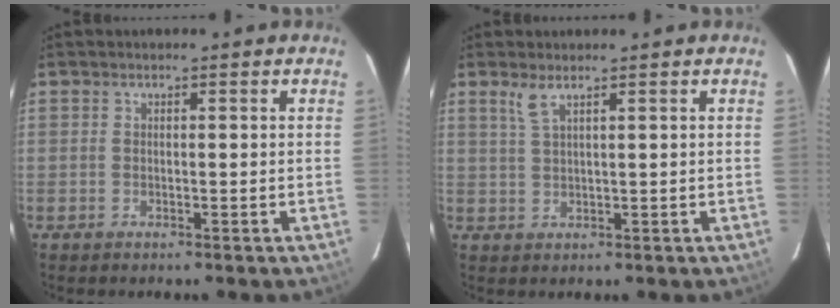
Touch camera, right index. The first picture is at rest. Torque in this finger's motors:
{"motor_torque": [-0.01, 0.05, 0.03, 0.04]}